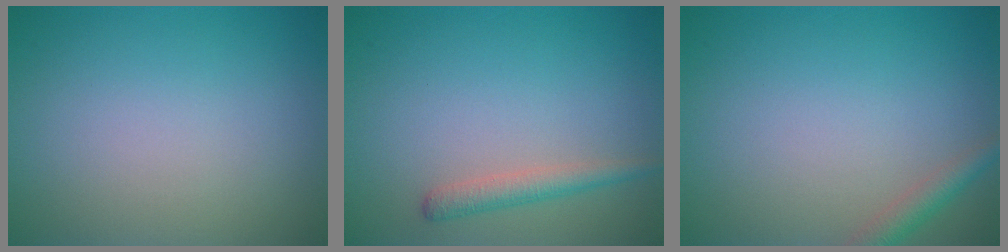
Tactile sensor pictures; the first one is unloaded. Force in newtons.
{"total": 1.9, "press": 1.9, "slide": 0.1}
{"total": 1.9, "press": 1.9, "slide": 0.1}